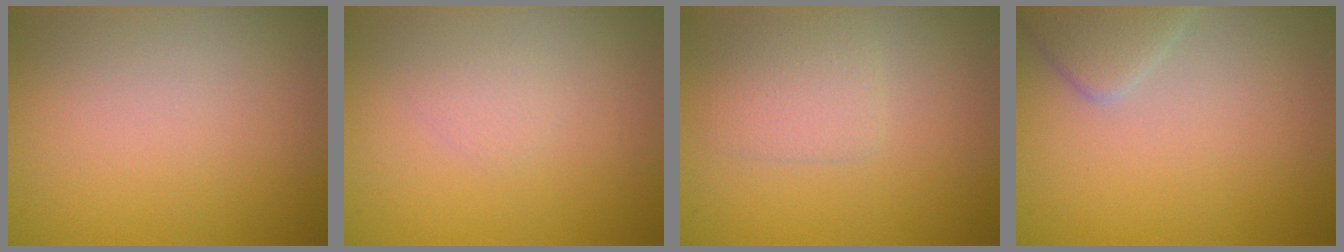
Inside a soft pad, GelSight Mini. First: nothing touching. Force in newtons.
{"total": 0.7, "press": 0.7, "slide": 0.0}
{"total": 2.2, "press": 2.2, "slide": 0.1}
{"total": 2.6, "press": 2.6, "slide": 0.2}